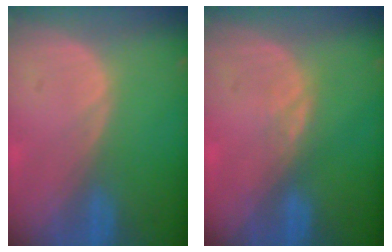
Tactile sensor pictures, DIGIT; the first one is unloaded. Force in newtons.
{"total": 1.4, "press": 1.4, "slide": 0.3}